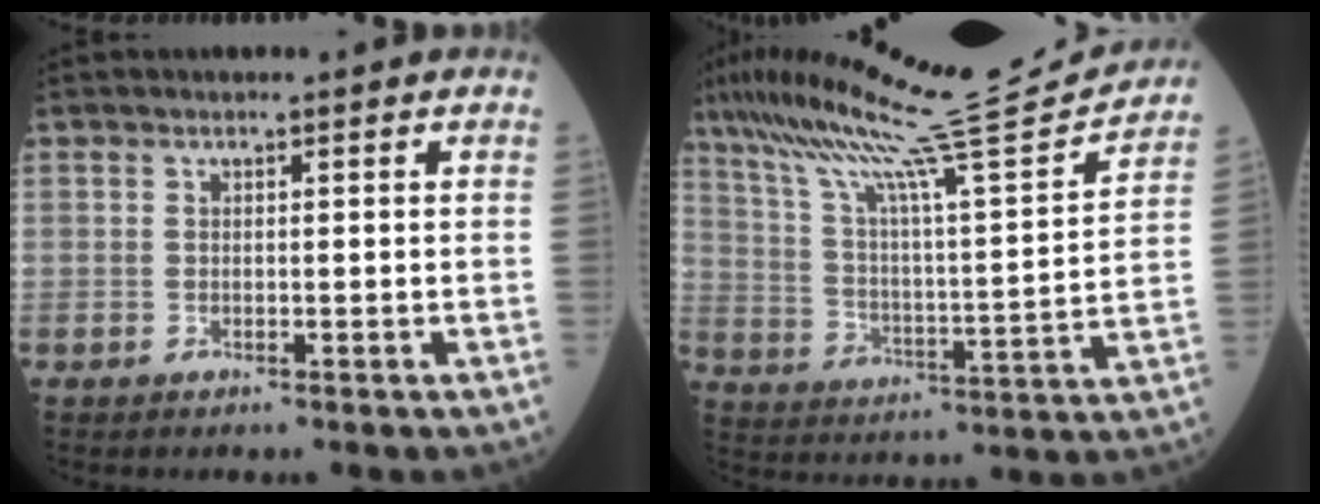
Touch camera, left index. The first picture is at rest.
{"total": 22.9, "force": [19.9, -0.6, 11.2], "torque": [-0.194, -0.013, 0.304]}